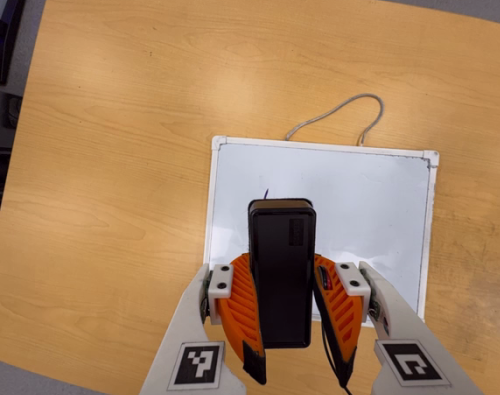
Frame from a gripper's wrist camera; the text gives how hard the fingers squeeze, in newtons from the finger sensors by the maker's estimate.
{"total": 8.2, "left": 6.8, "right": 9.5}